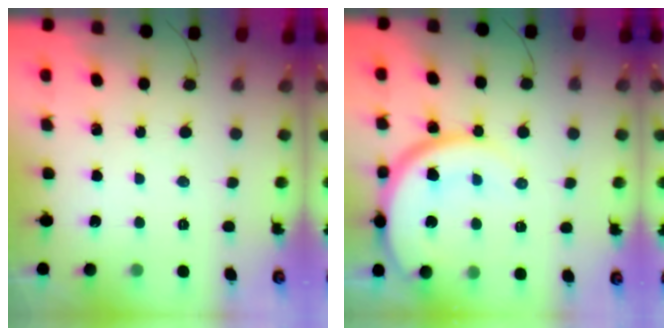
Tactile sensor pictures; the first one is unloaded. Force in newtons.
{"total": 15.6, "press": 15.5, "slide": 2.0}